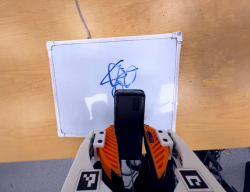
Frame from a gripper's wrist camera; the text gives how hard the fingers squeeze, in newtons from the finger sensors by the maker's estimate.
{"total": 5.9, "left": 3.8, "right": 7.9}